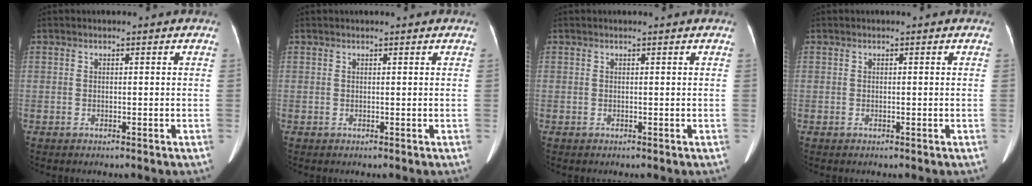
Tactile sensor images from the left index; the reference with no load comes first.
{"total": 0.6, "force": [0.5, 0.1, 0.3], "torque": [-0.006, 0.007, 0.007]}
{"total": 0.0}
{"total": 0.0}